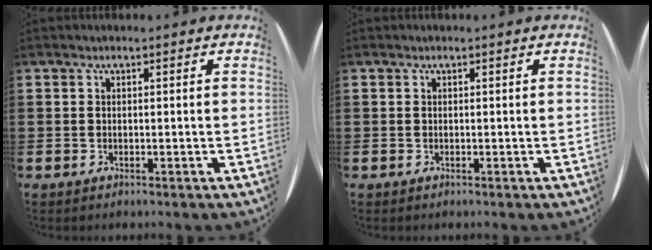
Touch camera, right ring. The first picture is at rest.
{"total": 0.0}